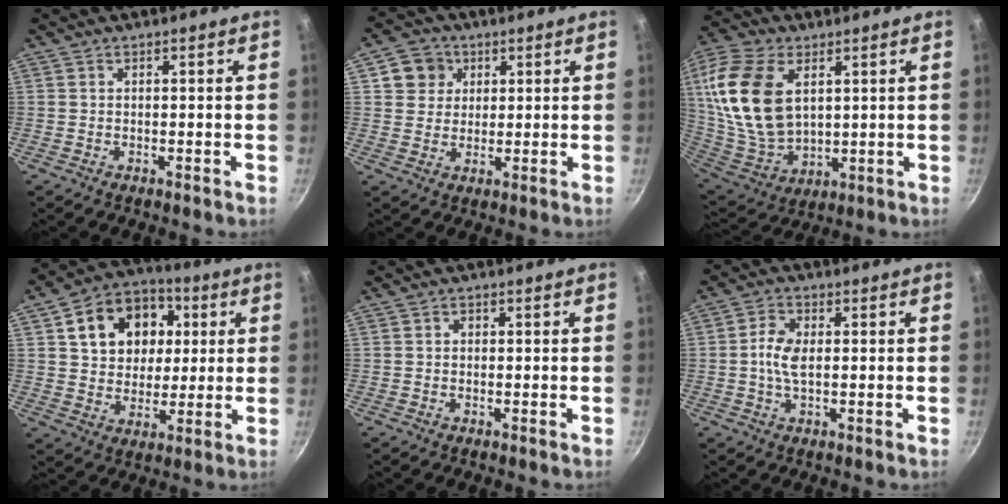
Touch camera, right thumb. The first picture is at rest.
{"total": 6.3, "force": [2.3, 5.7, 1.6], "torque": [0.010, 0.005, 0.035]}
{"total": 21.2, "force": [5.8, 13.0, 15.6], "torque": [-0.305, -0.026, 0.118]}
{"total": 16.0, "force": [4.3, 12.7, 8.8], "torque": [-0.119, 0.014, 0.068]}
{"total": 0.9, "force": [0.0, 0.8, 0.3], "torque": [-0.004, 0.003, -0.001]}
{"total": 5.0, "force": [0.1, 2.5, 4.3], "torque": [-0.094, 0.008, -0.005]}